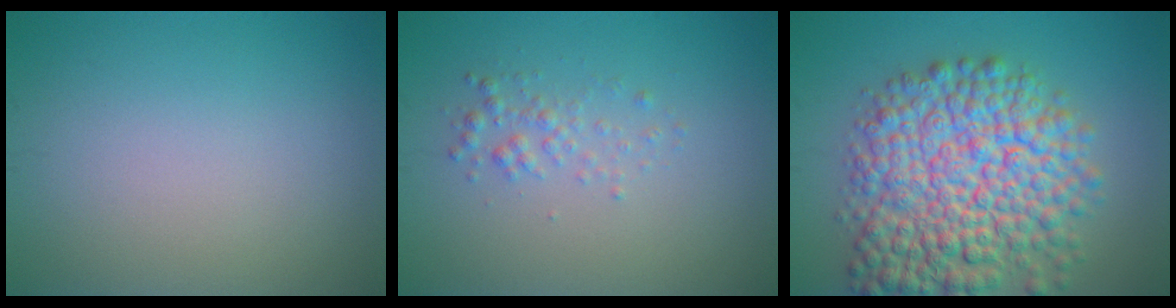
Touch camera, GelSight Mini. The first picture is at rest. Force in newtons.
{"total": 1.5, "press": 1.5, "slide": 0.1}
{"total": 11.4, "press": 11.4, "slide": 0.4}